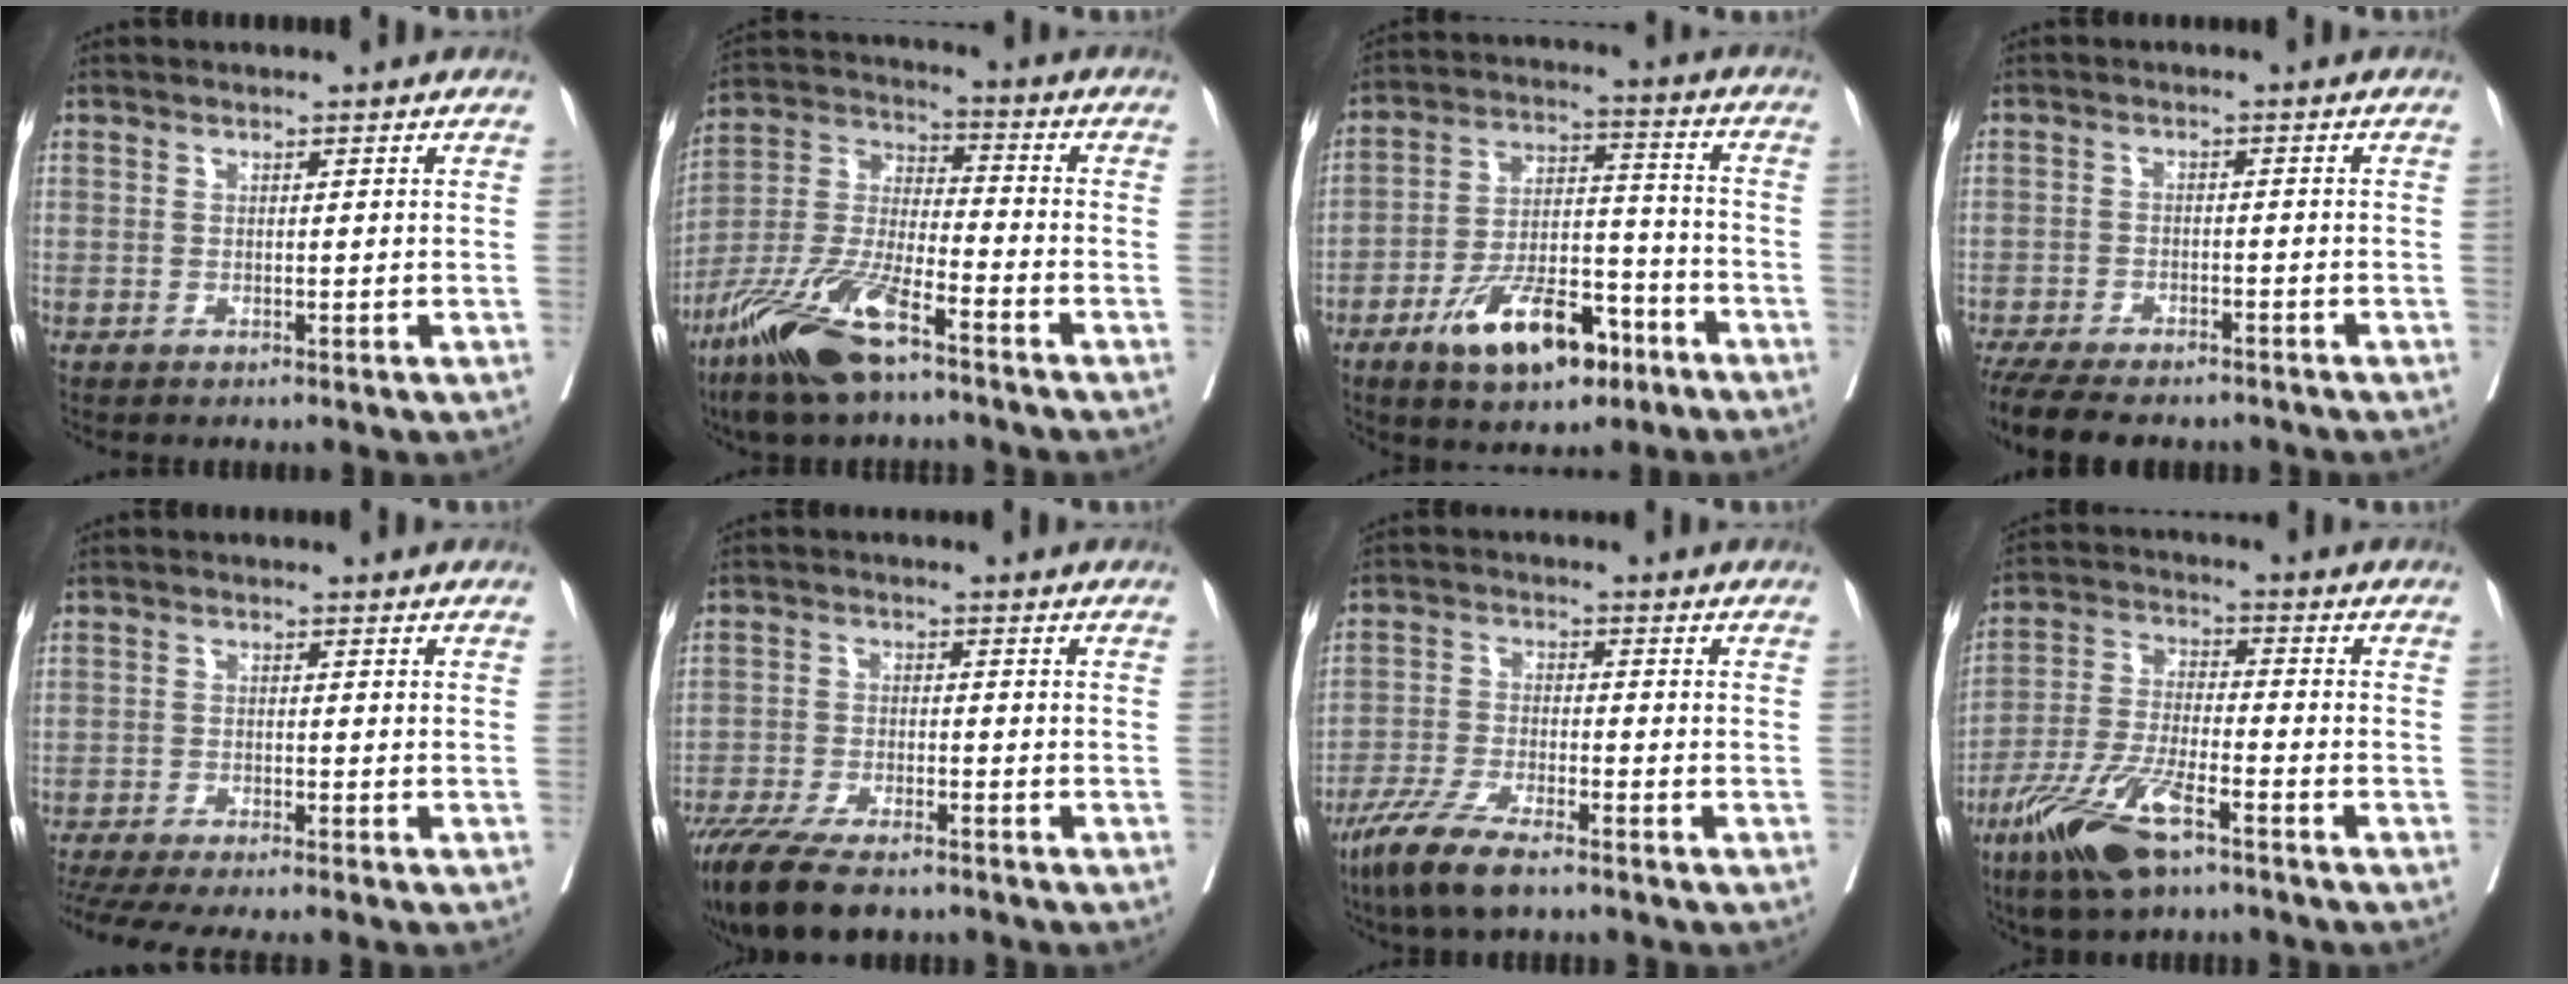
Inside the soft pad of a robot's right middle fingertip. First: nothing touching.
{"total": 15.0, "force": [-9.6, 3.3, 11.0], "torque": [-0.236, -0.020, -0.183]}
{"total": 13.6, "force": [-8.0, 5.5, 9.5], "torque": [-0.163, 0.011, -0.131]}
{"total": 13.8, "force": [-11.5, 4.3, 6.4], "torque": [-0.139, -0.016, -0.165]}
{"total": 11.2, "force": [-9.7, 0.4, 5.5], "torque": [-0.069, -0.015, -0.148]}
{"total": 12.9, "force": [-10.2, 3.4, 7.1], "torque": [-0.128, -0.026, -0.169]}
{"total": 8.6, "force": [-6.2, 1.4, 5.7], "torque": [-0.116, -0.019, -0.114]}
{"total": 12.4, "force": [-7.6, 2.9, 9.3], "torque": [-0.195, -0.020, -0.142]}